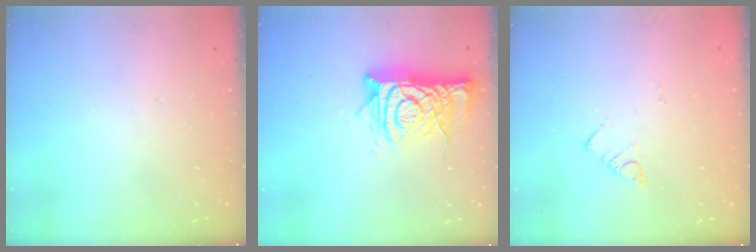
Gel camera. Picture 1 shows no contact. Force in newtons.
{"total": 13.3, "press": 13.3, "slide": 1.1}
{"total": 2.7, "press": 2.6, "slide": 0.5}